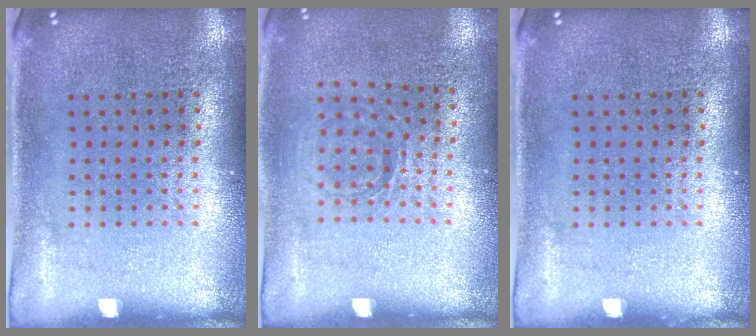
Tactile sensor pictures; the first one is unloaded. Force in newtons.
{"total": 0.9, "press": 0.8, "slide": 0.3}
{"total": 0.0}